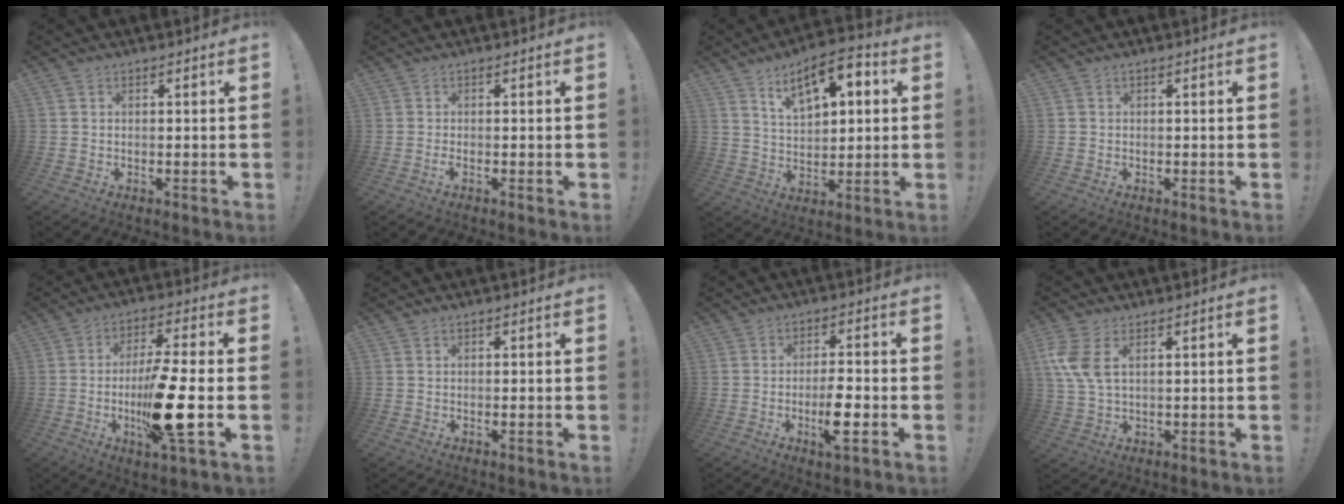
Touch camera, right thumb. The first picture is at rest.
{"total": 1.5, "force": [-0.7, -0.4, 1.2], "torque": [-0.024, 0.000, -0.013]}
{"total": 11.7, "force": [6.0, 5.7, 8.3], "torque": [-0.128, -0.025, 0.102]}
{"total": 0.0}
{"total": 17.4, "force": [-3.5, 3.8, 16.6], "torque": [-0.289, -0.006, -0.055]}
{"total": 0.0}
{"total": 8.2, "force": [-2.6, 1.8, 7.5], "torque": [-0.133, -0.002, -0.046]}
{"total": 7.5, "force": [2.8, 3.7, 5.9], "torque": [-0.132, -0.014, 0.050]}